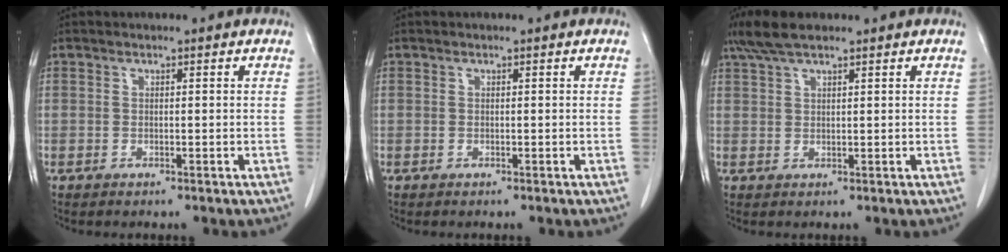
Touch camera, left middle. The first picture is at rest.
{"total": 0.0}
{"total": 4.9, "force": [3.7, 1.1, 2.9], "torque": [-0.066, 0.020, 0.074]}